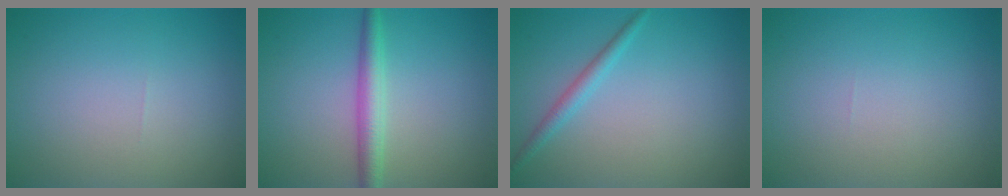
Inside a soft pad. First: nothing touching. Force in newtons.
{"total": 2.9, "press": 2.9, "slide": 0.1}
{"total": 1.5, "press": 1.5, "slide": 0.1}
{"total": 0.0}